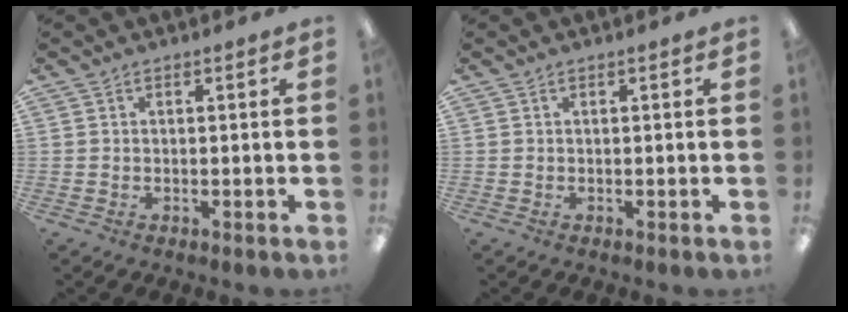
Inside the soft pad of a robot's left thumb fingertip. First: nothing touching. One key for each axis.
{"total": 0.0}